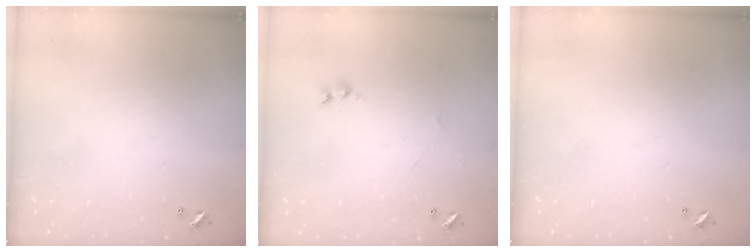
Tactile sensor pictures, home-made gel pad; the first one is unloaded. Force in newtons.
{"total": 1.7, "press": 1.6, "slide": 0.6}
{"total": 0.0}